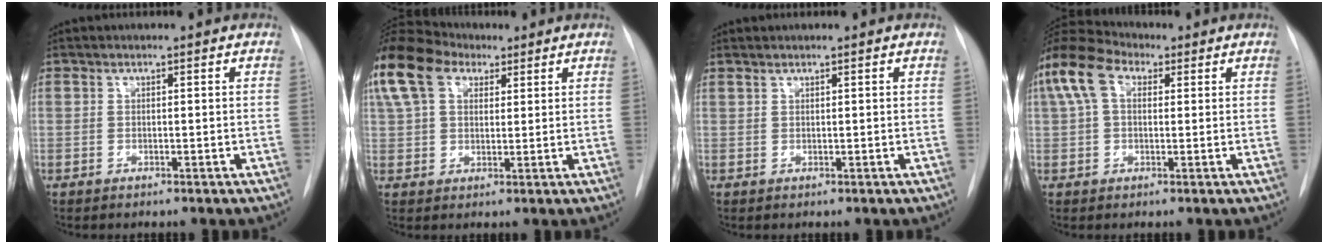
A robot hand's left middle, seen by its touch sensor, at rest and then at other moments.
{"total": 18.9, "force": [10.4, 11.9, 10.4], "torque": [-0.278, 0.079, 0.193]}
{"total": 0.6, "force": [0.6, -0.1, 0.0], "torque": [-0.004, 0.003, 0.017]}
{"total": 8.3, "force": [3.0, 4.7, 6.1], "torque": [-0.147, 0.046, 0.052]}